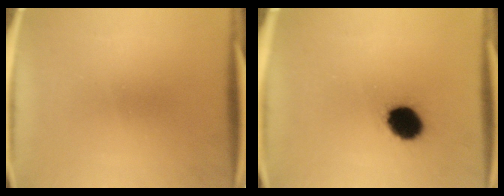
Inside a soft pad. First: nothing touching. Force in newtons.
{"total": 10.2}